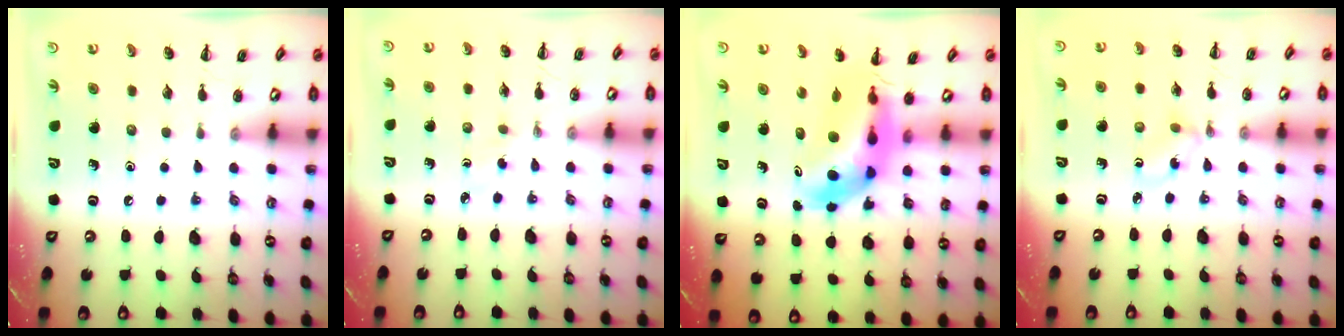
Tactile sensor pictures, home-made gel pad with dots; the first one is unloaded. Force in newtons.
{"total": 1.3, "press": 1.2, "slide": 0.6}
{"total": 7.6, "press": 7.2, "slide": 2.5}
{"total": 1.5, "press": 1.3, "slide": 0.7}